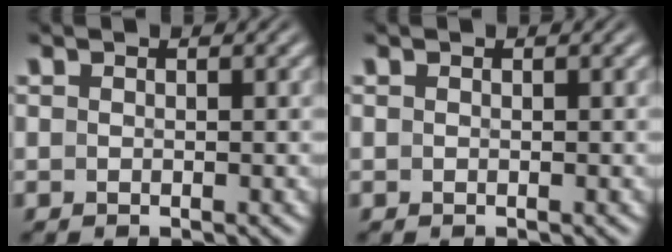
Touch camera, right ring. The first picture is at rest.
{"total": 0.0}